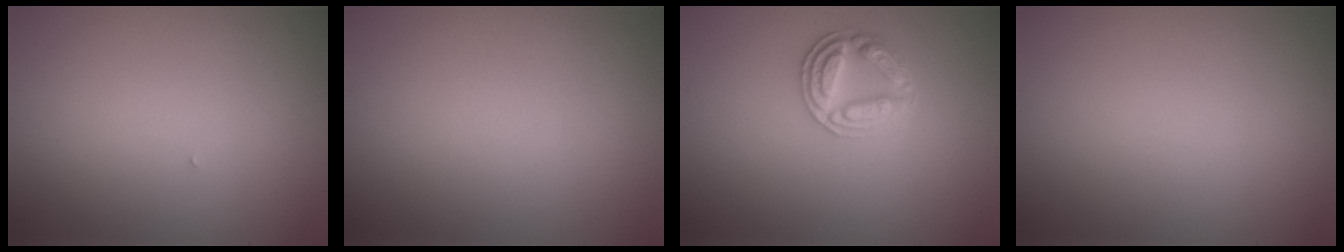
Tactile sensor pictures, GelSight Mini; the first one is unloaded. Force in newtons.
{"total": 0.0}
{"total": 2.9, "press": 2.9, "slide": 0.5}
{"total": 0.0}